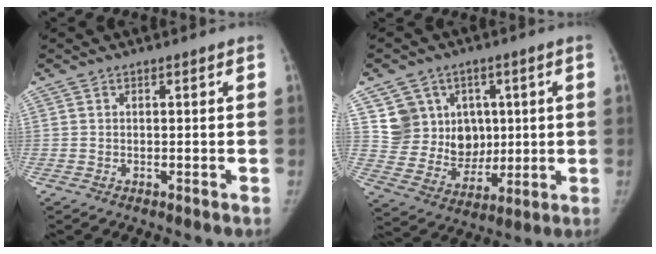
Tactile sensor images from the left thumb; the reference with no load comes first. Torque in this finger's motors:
{"motor_torque": [0.00, 0.00, 0.12, -0.07, 0.11]}